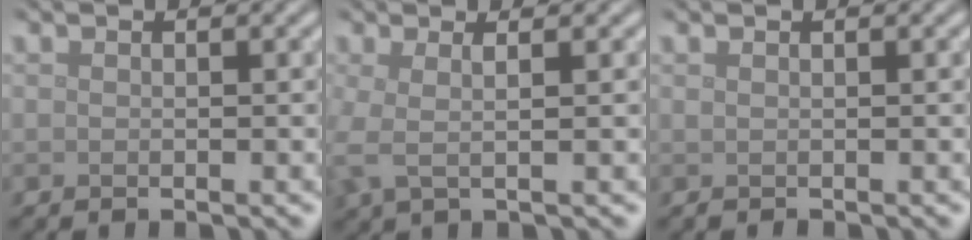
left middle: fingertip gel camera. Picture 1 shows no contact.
{"total": 2.5, "force": [0.3, 0.7, 2.4], "torque": [-0.049, 0.004, 0.000]}
{"total": 0.0}